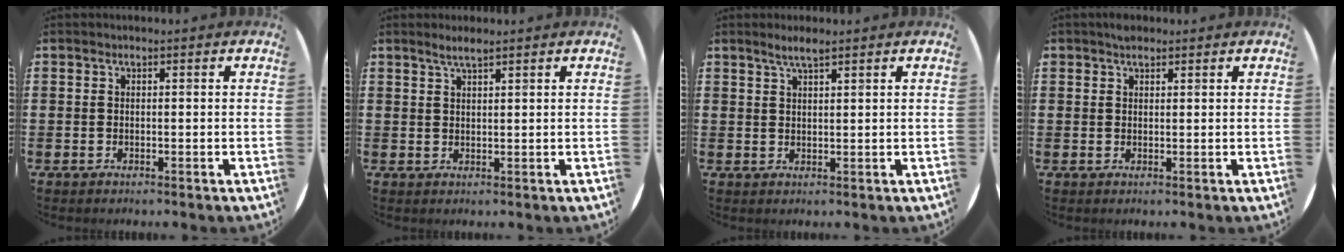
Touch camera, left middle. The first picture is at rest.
{"total": 2.0, "force": [1.7, 0.2, 1.0], "torque": [-0.021, 0.002, 0.031]}
{"total": 2.4, "force": [2.0, 0.3, 1.4], "torque": [-0.029, 0.003, 0.036]}
{"total": 1.3, "force": [1.1, 0.5, 0.1], "torque": [0.004, -0.001, 0.020]}